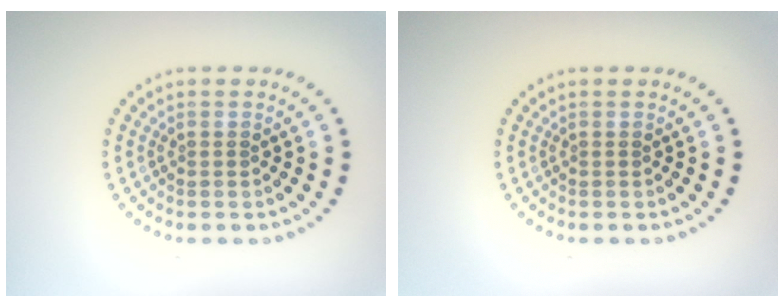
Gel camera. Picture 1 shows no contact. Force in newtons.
{"total": 0.0}